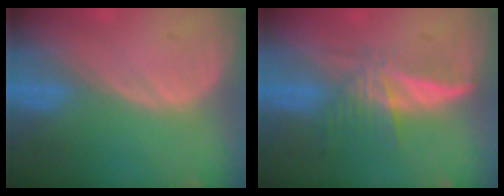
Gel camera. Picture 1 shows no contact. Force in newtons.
{"total": 5.9, "press": 5.3, "slide": 2.4}